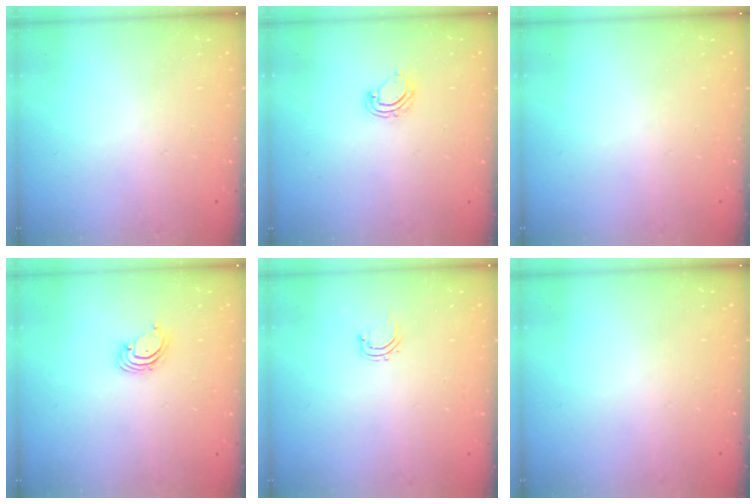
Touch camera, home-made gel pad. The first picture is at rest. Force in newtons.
{"total": 6.5, "press": 6.5, "slide": 1.1}
{"total": 0.0}
{"total": 1.6, "press": 1.6, "slide": 0.1}
{"total": 2.8, "press": 2.8, "slide": 0.5}
{"total": 0.0}